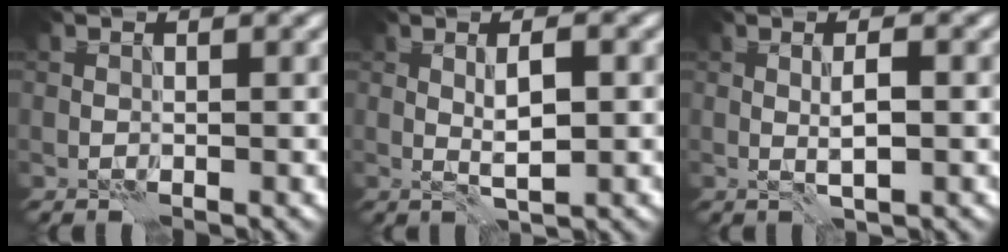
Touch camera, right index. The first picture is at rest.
{"total": 2.6, "force": [0.1, 0.5, 2.6], "torque": [-0.045, -0.001, 0.001]}
{"total": 1.8, "force": [-0.2, 0.1, 1.7], "torque": [-0.032, -0.001, -0.003]}